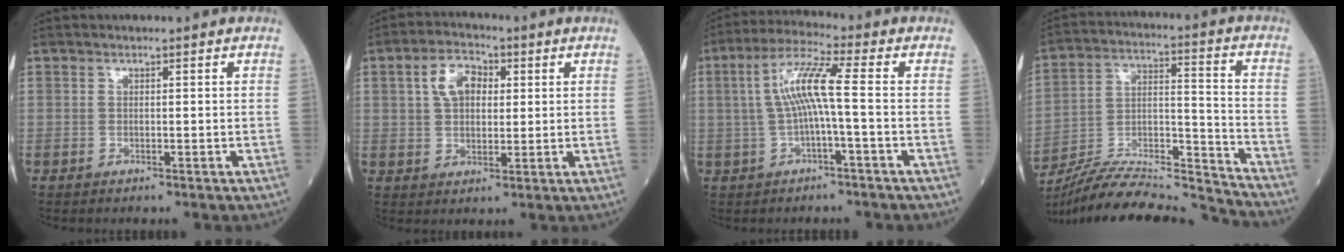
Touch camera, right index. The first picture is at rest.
{"total": 6.4, "force": [1.9, 3.8, 4.8], "torque": [-0.092, 0.018, 0.034]}
{"total": 7.7, "force": [0.0, 0.1, 7.7], "torque": [-0.153, 0.024, -0.002]}
{"total": 20.8, "force": [-20.0, 0.1, 5.8], "torque": [-0.125, 0.013, -0.330]}